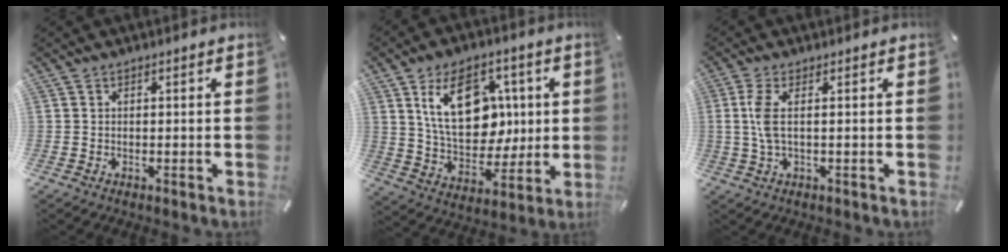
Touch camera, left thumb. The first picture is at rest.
{"total": 18.1, "force": [4.9, 12.9, 11.8], "torque": [-0.200, 0.000, 0.089]}
{"total": 5.2, "force": [0.4, 1.3, 5.0], "torque": [-0.109, -0.006, 0.003]}